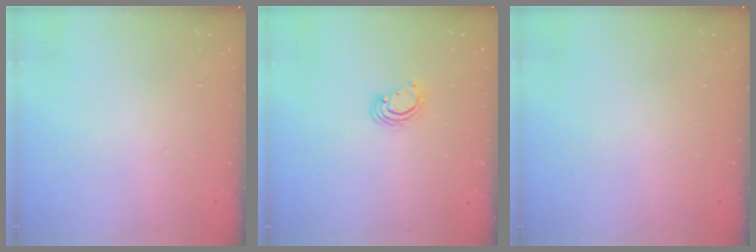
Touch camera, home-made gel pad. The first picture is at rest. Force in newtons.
{"total": 2.6, "press": 2.6, "slide": 0.1}
{"total": 0.0}